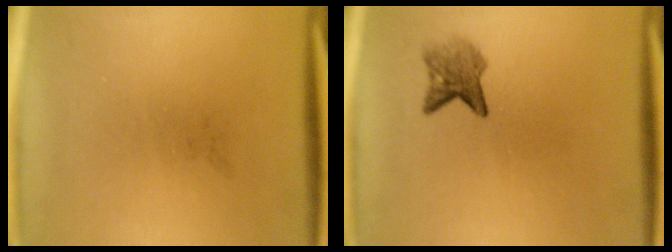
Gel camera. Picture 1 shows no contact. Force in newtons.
{"total": 2.9}